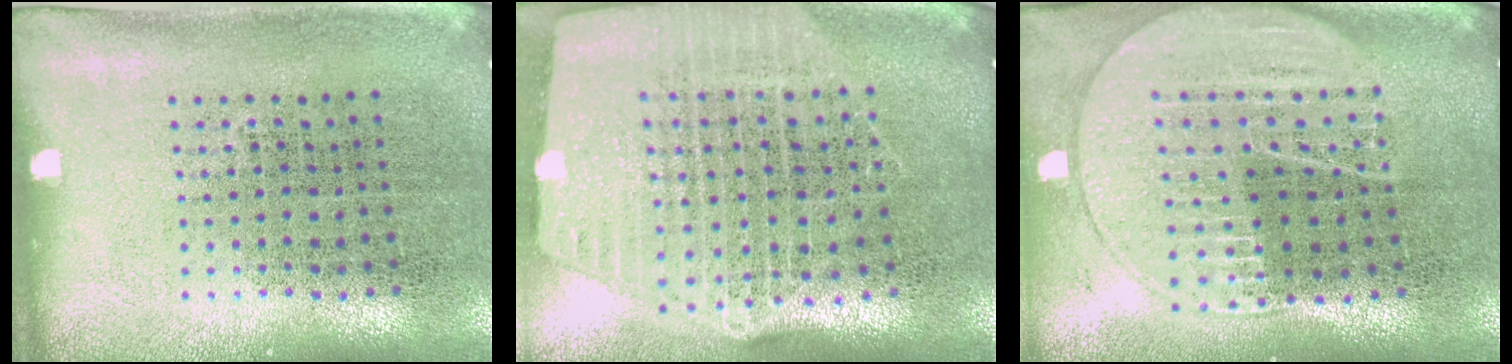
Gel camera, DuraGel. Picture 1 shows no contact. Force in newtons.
{"total": 2.6, "press": 2.2, "slide": 1.4}
{"total": 2.0, "press": 1.7, "slide": 0.9}